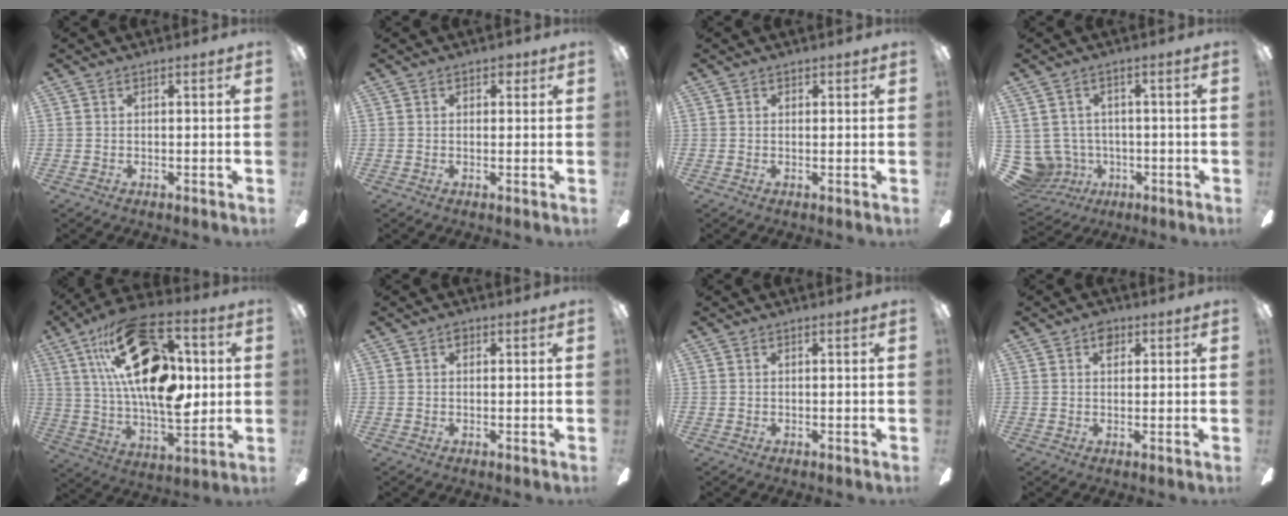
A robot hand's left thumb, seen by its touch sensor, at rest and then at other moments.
{"total": 1.9, "force": [0.7, 1.3, 1.2], "torque": [-0.007, 0.001, 0.008]}
{"total": 0.7, "force": [0.3, 0.5, 0.3], "torque": [0.002, -0.001, 0.004]}
{"total": 8.0, "force": [-0.5, 7.7, 2.1], "torque": [-0.095, -0.004, -0.007]}
{"total": 28.0, "force": [9.3, 14.0, 22.4], "torque": [-0.386, -0.033, 0.156]}
{"total": 1.1, "force": [0.4, 0.8, 0.6], "torque": [-0.005, 0.002, 0.005]}
{"total": 0.0}
{"total": 2.9, "force": [1.3, 2.0, 1.6], "torque": [-0.010, -0.002, 0.018]}